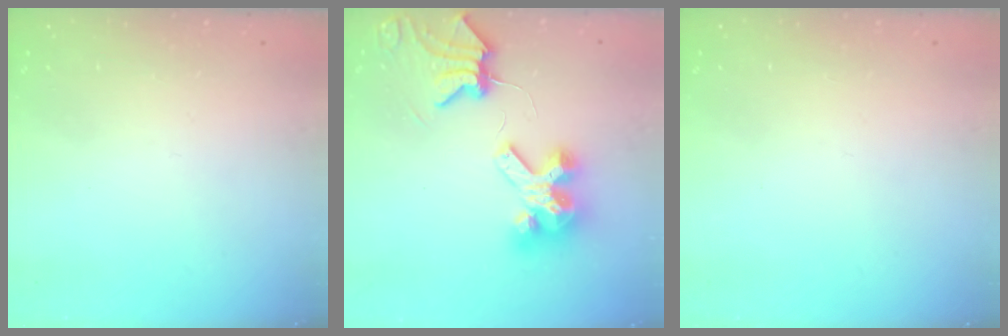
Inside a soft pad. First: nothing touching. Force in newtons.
{"total": 8.9, "press": 8.8, "slide": 1.1}
{"total": 0.0}